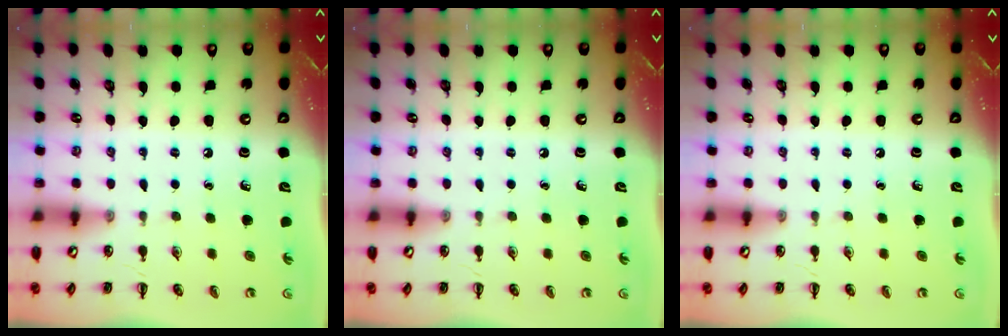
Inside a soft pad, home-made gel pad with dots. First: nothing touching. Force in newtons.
{"total": 0.0}
{"total": 0.0}